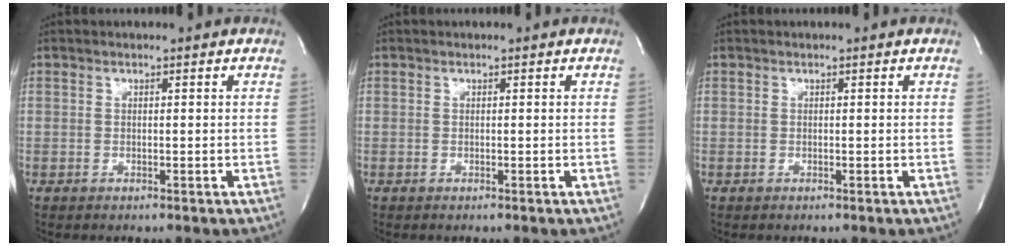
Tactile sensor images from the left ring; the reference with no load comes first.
{"total": 0.0}
{"total": 0.0}